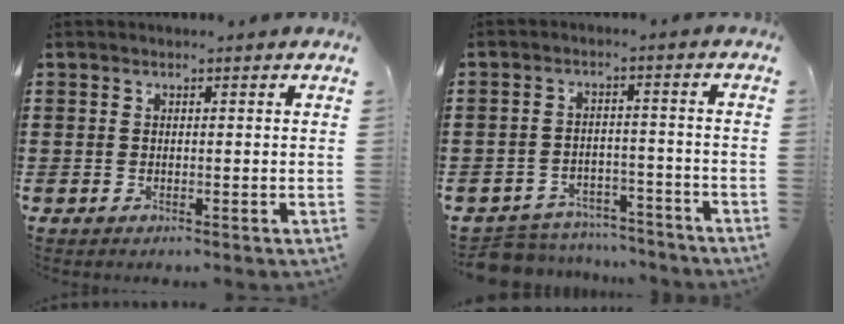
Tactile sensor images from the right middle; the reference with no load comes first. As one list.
[{"total": 5.4, "force": [-5.4, 1.0, -0.1], "torque": [-0.006, 0.013, -0.112]}]